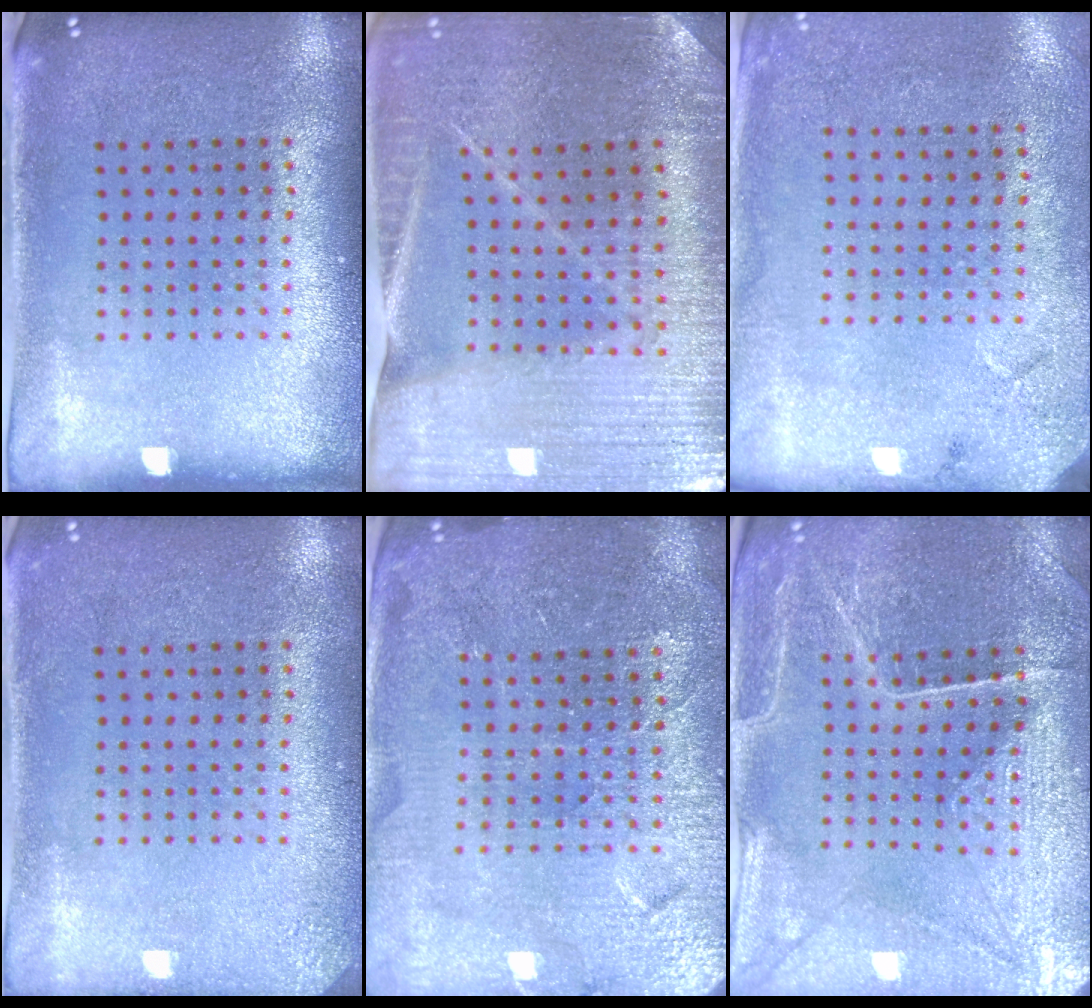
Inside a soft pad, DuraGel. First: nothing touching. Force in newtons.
{"total": 3.0, "press": 3.0, "slide": 0.3}
{"total": 2.7, "press": 2.2, "slide": 1.6}
{"total": 1.7, "press": 1.7, "slide": 0.2}
{"total": 4.3, "press": 4.2, "slide": 1.2}
{"total": 2.9, "press": 2.9, "slide": 0.2}